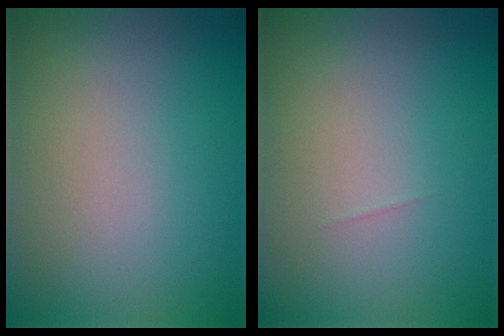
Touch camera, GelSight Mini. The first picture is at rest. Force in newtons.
{"total": 0.0}